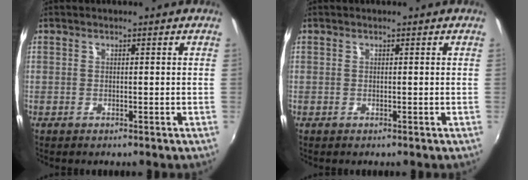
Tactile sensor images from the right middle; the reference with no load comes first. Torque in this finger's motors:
{"motor_torque": [0.00, 0.00, 0.00, 0.01]}